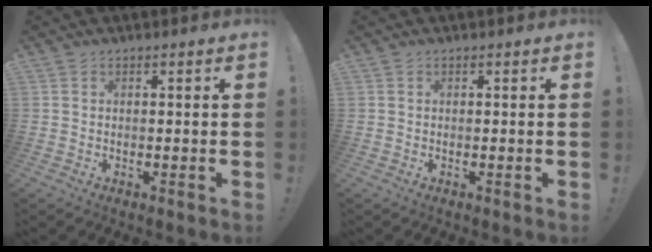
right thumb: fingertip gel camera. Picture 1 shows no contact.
{"total": 0.0}